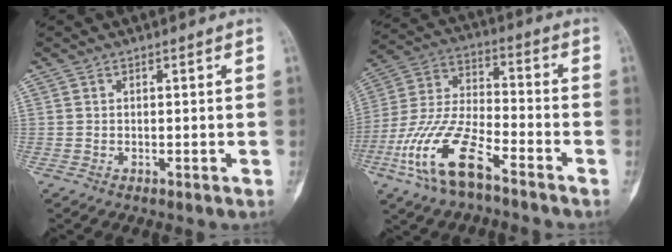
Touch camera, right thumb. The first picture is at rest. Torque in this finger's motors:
{"motor_torque": [0.59, 0.58, 0.56, -0.04, 0.19]}